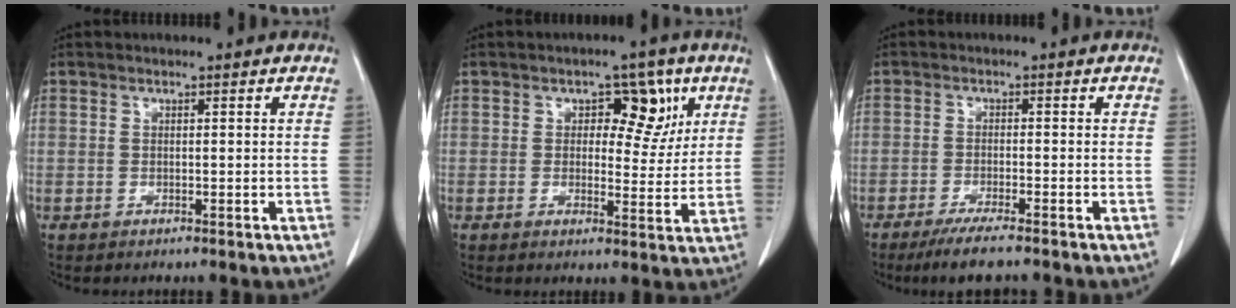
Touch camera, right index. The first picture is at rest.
{"total": 6.6, "force": [2.7, 3.9, 4.6], "torque": [-0.045, 0.010, 0.035]}
{"total": 5.9, "force": [-4.7, 0.2, 3.5], "torque": [-0.057, -0.014, -0.075]}